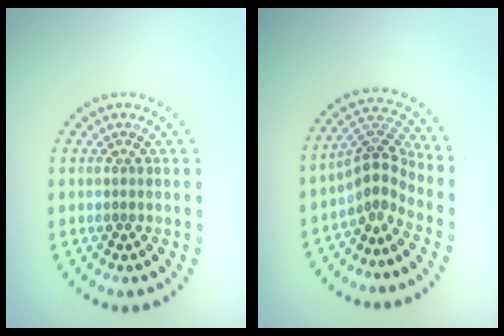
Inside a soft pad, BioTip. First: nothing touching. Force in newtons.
{"total": 3.2, "press": 2.2, "slide": 2.4}